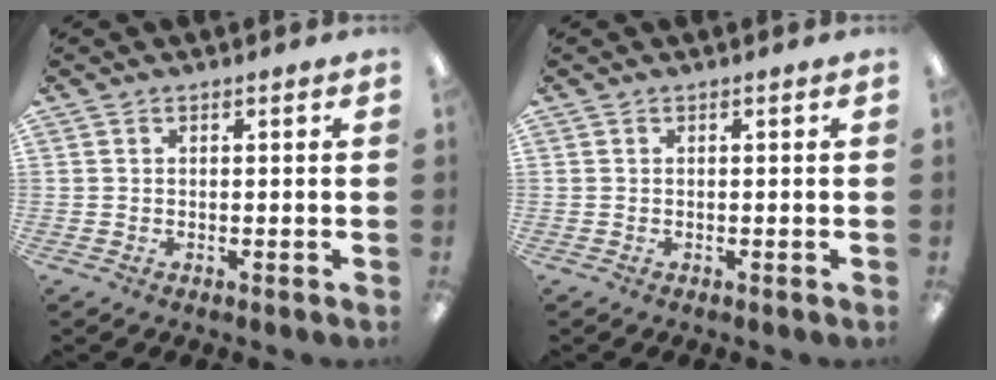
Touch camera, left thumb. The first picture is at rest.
{"total": 0.0}